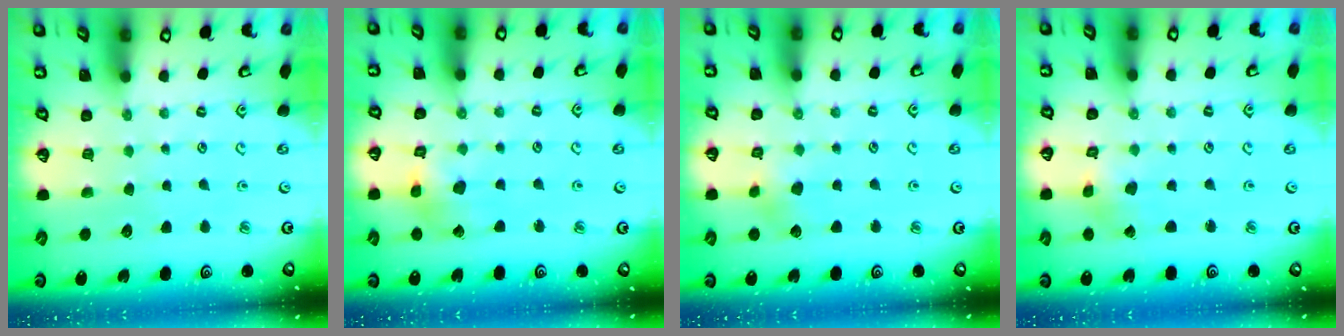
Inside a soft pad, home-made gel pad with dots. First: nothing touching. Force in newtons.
{"total": 6.8, "press": 6.8, "slide": 0.7}
{"total": 5.6, "press": 5.6, "slide": 0.3}
{"total": 1.4, "press": 1.4, "slide": 0.1}